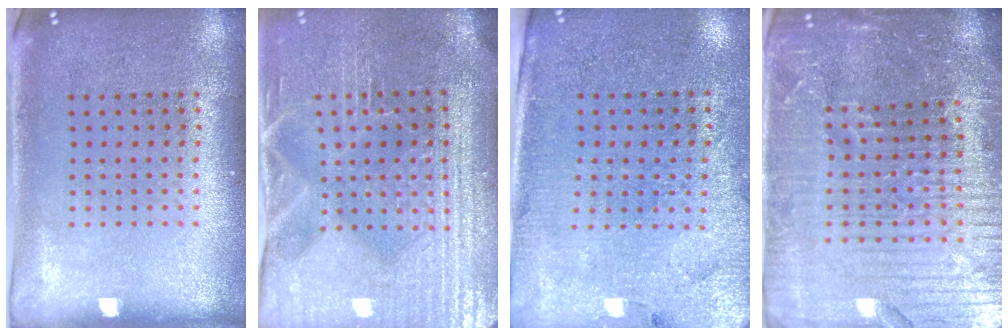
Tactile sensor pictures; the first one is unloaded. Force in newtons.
{"total": 4.3, "press": 4.0, "slide": 1.5}
{"total": 3.1, "press": 2.8, "slide": 1.3}
{"total": 6.2, "press": 5.5, "slide": 2.9}